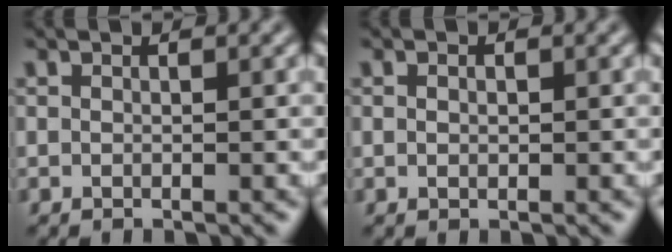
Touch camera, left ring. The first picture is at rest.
{"total": 0.6, "force": [0.1, 0.5, 0.4], "torque": [-0.007, 0.000, 0.001]}